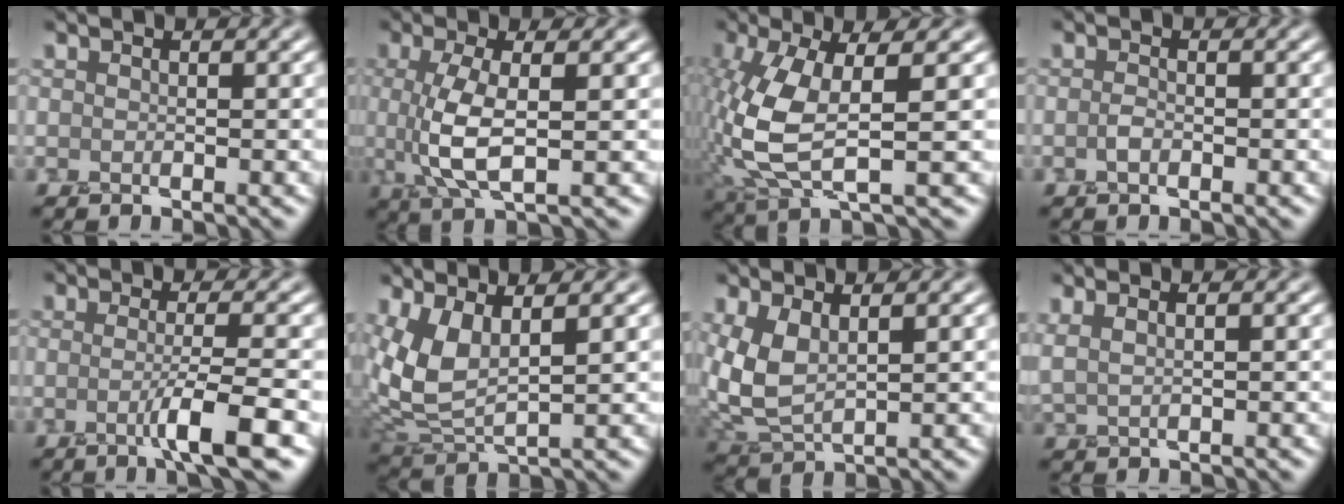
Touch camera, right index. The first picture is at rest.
{"total": 5.1, "force": [-0.1, 1.6, 4.9], "torque": [-0.105, -0.004, -0.001]}
{"total": 7.9, "force": [0.5, 2.6, 7.5], "torque": [-0.185, -0.003, 0.012]}
{"total": 1.0, "force": [-0.4, 0.4, 0.8], "torque": [-0.018, 0.001, -0.010]}
{"total": 4.4, "force": [-1.4, 0.5, 4.1], "torque": [-0.064, -0.005, -0.036]}
{"total": 5.2, "force": [1.7, 2.0, 4.5], "torque": [-0.113, -0.006, 0.038]}
{"total": 4.3, "force": [1.4, 2.1, 3.6], "torque": [-0.094, -0.005, 0.031]}
{"total": 2.8, "force": [1.8, 1.1, 1.9], "torque": [-0.022, 0.009, 0.012]}